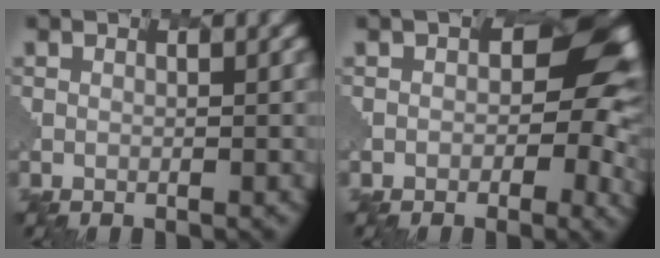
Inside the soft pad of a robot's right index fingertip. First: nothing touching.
{"total": 4.5, "force": [1.0, 3.3, 2.9], "torque": [-0.046, 0.009, -0.021]}